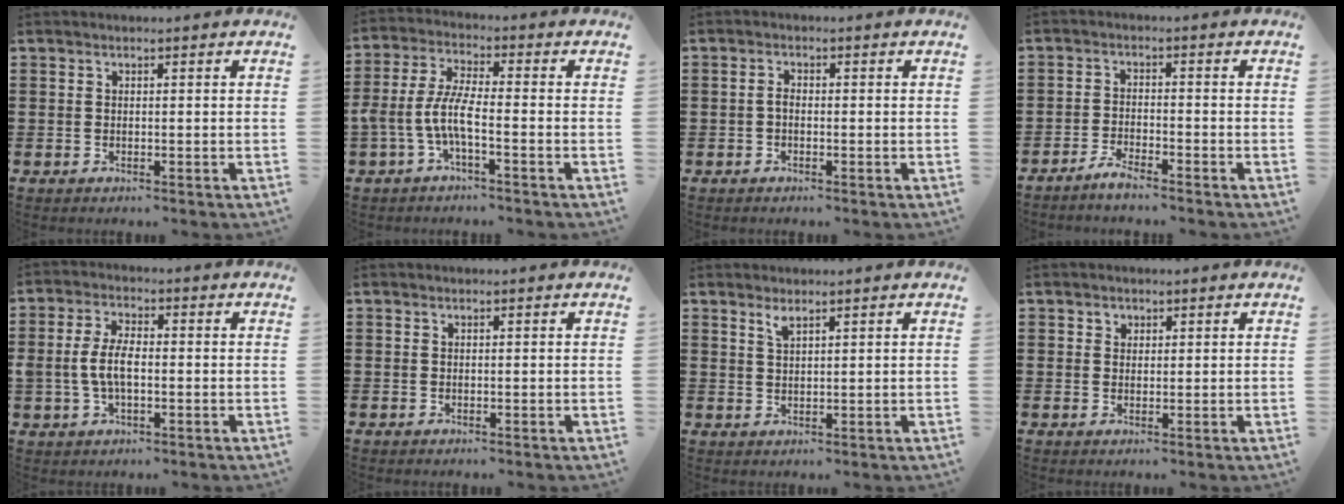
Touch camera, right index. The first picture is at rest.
{"total": 6.0, "force": [-2.4, 1.3, 5.3], "torque": [-0.133, -0.012, -0.054]}
{"total": 1.4, "force": [-0.5, 0.7, 1.1], "torque": [-0.022, 0.001, -0.010]}
{"total": 2.5, "force": [-2.4, 0.0, 0.6], "torque": [-0.012, 0.004, -0.047]}
{"total": 5.5, "force": [-0.6, 2.7, 4.8], "torque": [-0.116, -0.002, -0.019]}
{"total": 0.0}
{"total": 1.8, "force": [1.4, 0.3, 1.0], "torque": [-0.024, 0.001, 0.026]}
{"total": 1.4, "force": [0.7, 1.2, 0.1], "torque": [-0.008, 0.006, 0.013]}